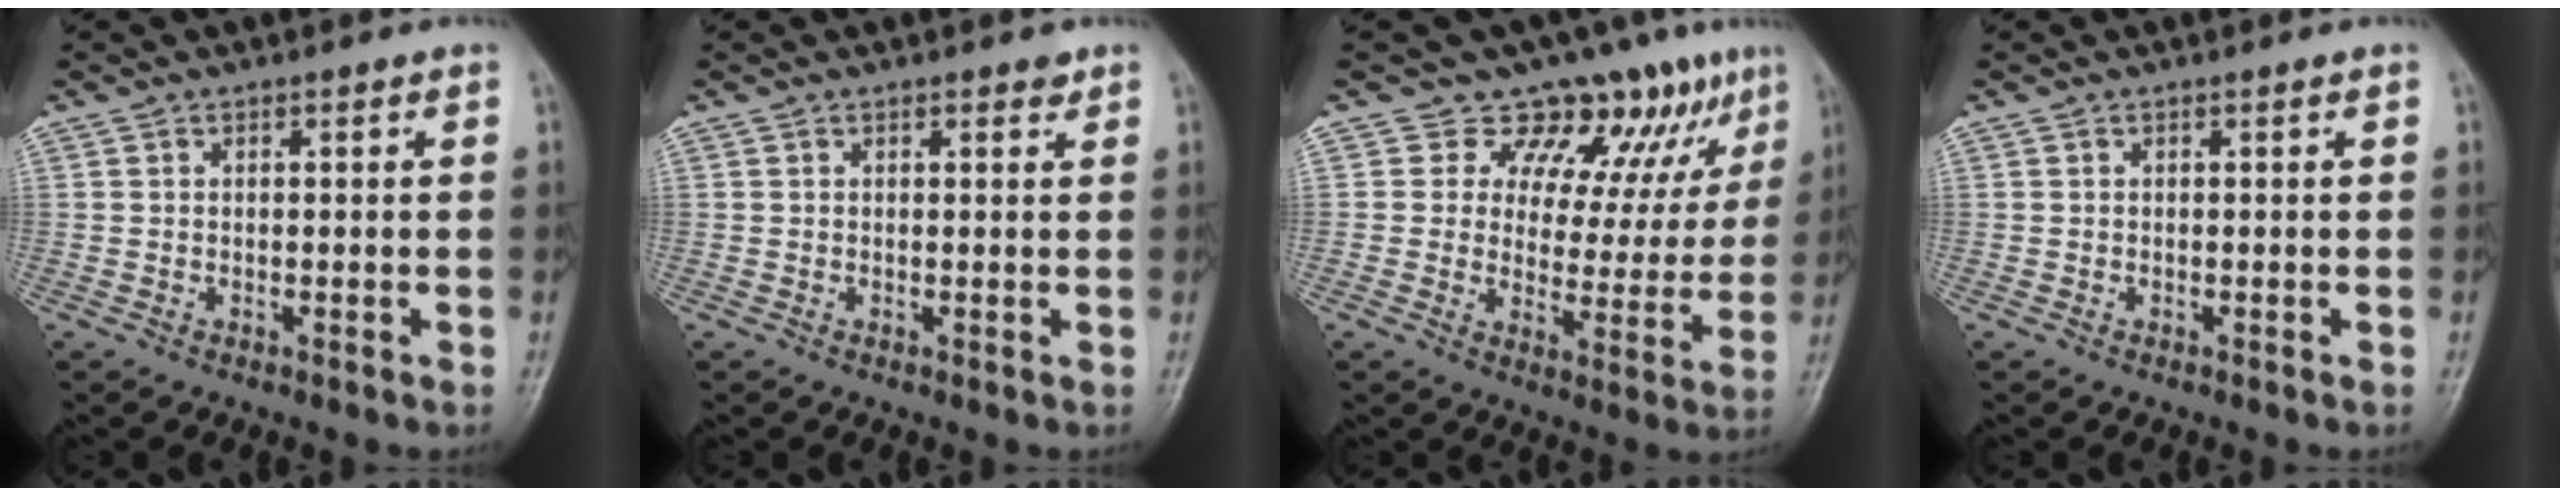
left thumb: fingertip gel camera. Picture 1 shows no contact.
{"total": 1.2, "force": [0.8, 0.6, 0.7], "torque": [-0.002, -0.004, 0.008]}
{"total": 11.6, "force": [8.3, 6.2, 5.2], "torque": [-0.029, -0.052, 0.101]}
{"total": 0.0}